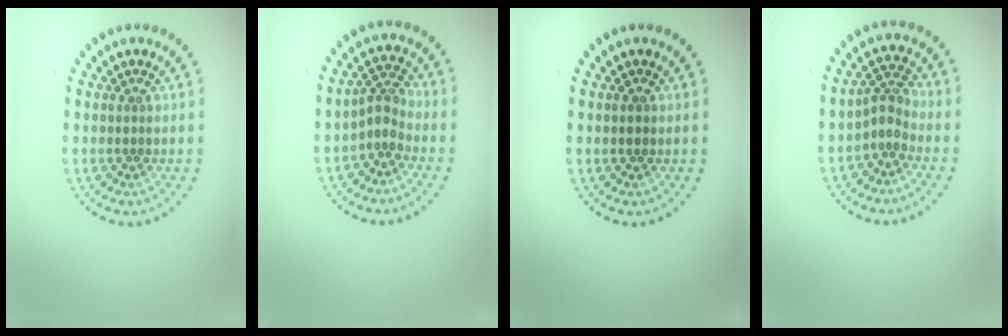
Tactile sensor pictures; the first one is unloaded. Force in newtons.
{"total": 2.2, "press": 1.6, "slide": 1.5}
{"total": 1.0, "press": 1.0, "slide": 0.0}
{"total": 2.3, "press": 1.6, "slide": 1.6}